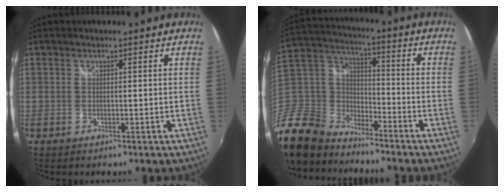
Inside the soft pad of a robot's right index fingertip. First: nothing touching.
{"total": 16.8, "force": [-13.1, 9.0, 5.6], "torque": [-0.172, 0.015, -0.260]}